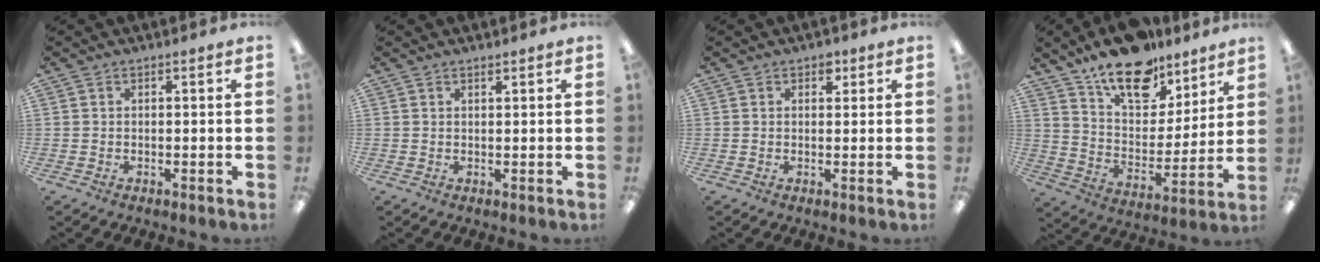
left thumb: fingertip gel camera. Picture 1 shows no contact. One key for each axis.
{"total": 0.8, "fx": 0.7, "fy": 0.1, "fz": 0.2, "tx": -0.005, "ty": -0.001, "tz": 0.014}
{"total": 2.5, "fx": 1.4, "fy": 1.6, "fz": 1.2, "tx": -0.009, "ty": -0.002, "tz": 0.022}
{"total": 17.9, "fx": 13.4, "fy": 8.8, "fz": 8.0, "tx": -0.141, "ty": -0.082, "tz": 0.239}